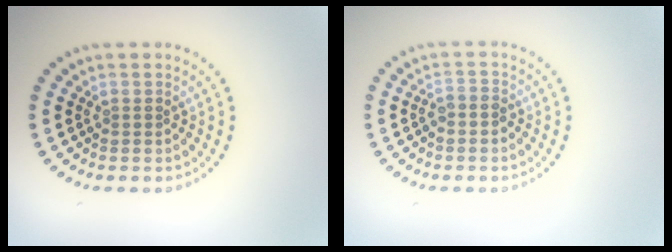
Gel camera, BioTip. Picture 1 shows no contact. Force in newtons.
{"total": 1.5, "press": 1.3, "slide": 0.8}